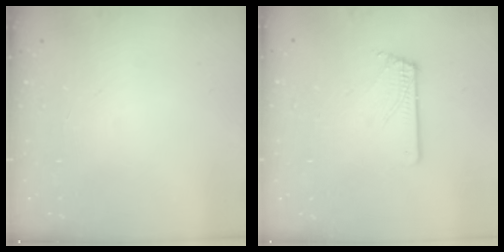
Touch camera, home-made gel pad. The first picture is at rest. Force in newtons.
{"total": 1.4, "press": 1.4, "slide": 0.1}